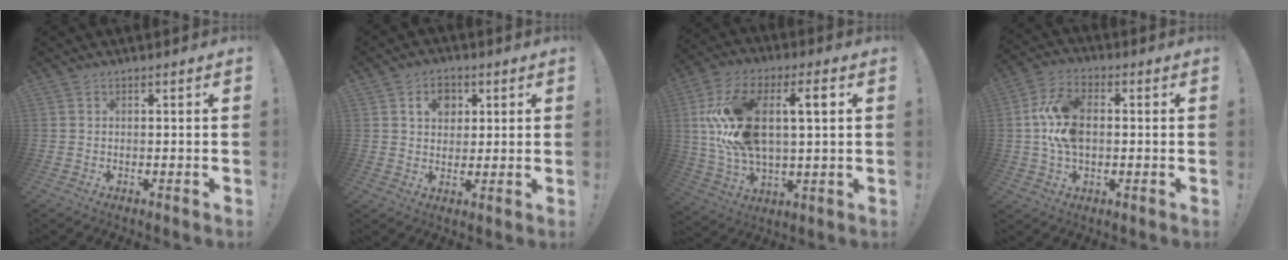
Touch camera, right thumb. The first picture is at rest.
{"total": 6.8, "force": [2.6, 5.5, 3.1], "torque": [-0.044, 0.000, 0.047]}
{"total": 19.3, "force": [4.1, 9.8, 16.2], "torque": [-0.300, 0.002, 0.067]}
{"total": 13.0, "force": [0.5, 8.6, 9.8], "torque": [-0.181, 0.013, 0.013]}